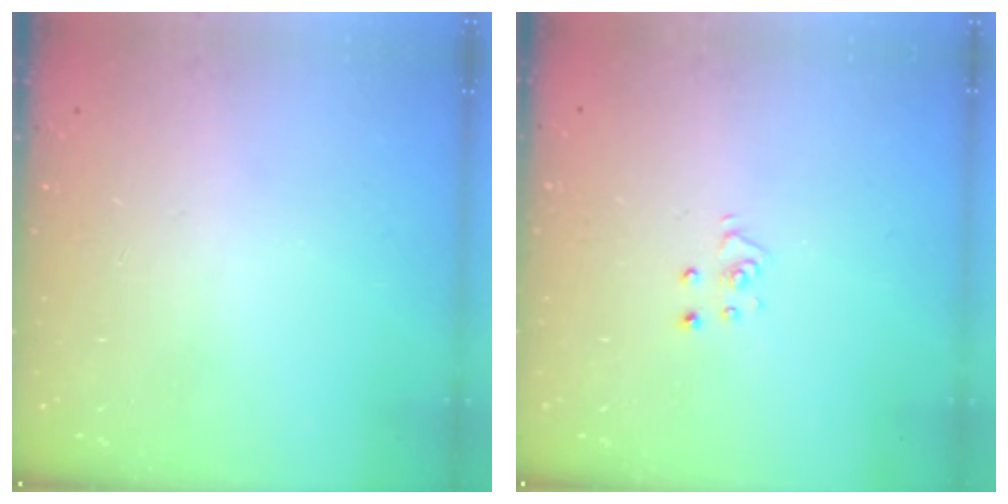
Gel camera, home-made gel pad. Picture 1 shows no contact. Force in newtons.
{"total": 3.6, "press": 3.6, "slide": 0.2}